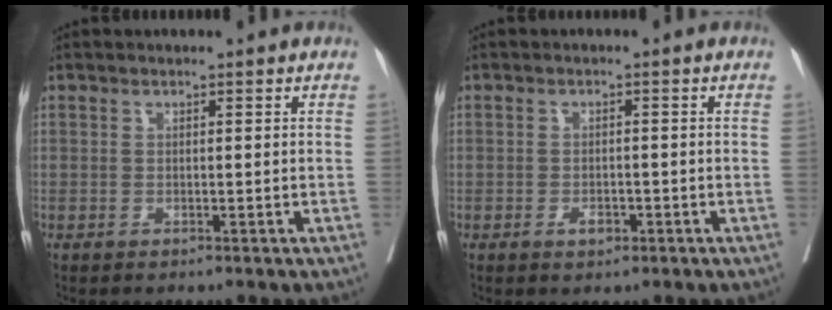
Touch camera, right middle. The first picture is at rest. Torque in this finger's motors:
{"motor_torque": [0.57, -0.22, 0.00, -0.01]}